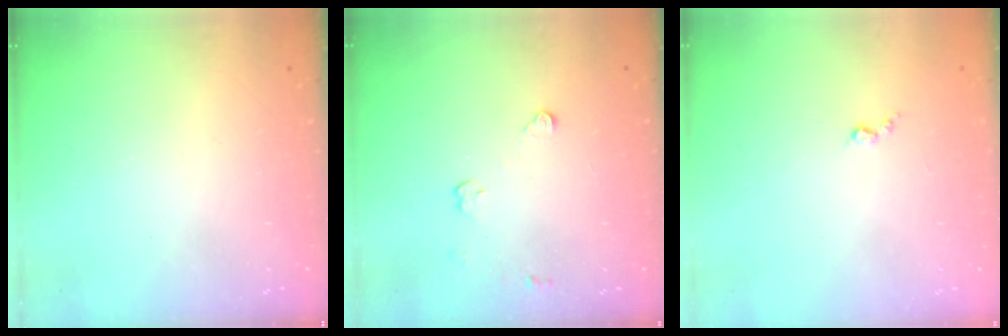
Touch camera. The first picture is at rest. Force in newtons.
{"total": 2.9, "press": 2.9, "slide": 0.4}
{"total": 2.7, "press": 2.6, "slide": 0.4}